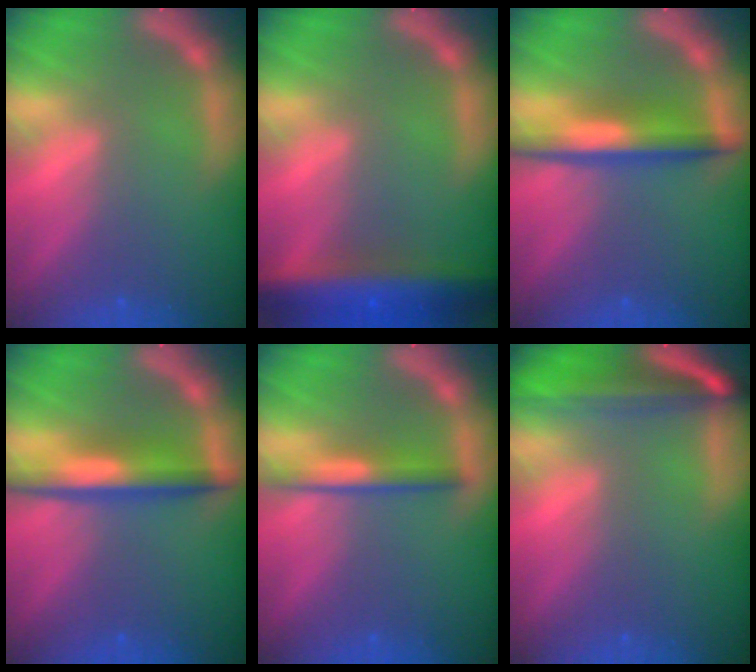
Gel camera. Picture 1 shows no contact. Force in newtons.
{"total": 9.0}
{"total": 5.0}
{"total": 5.0}
{"total": 3.0}
{"total": 7.5}